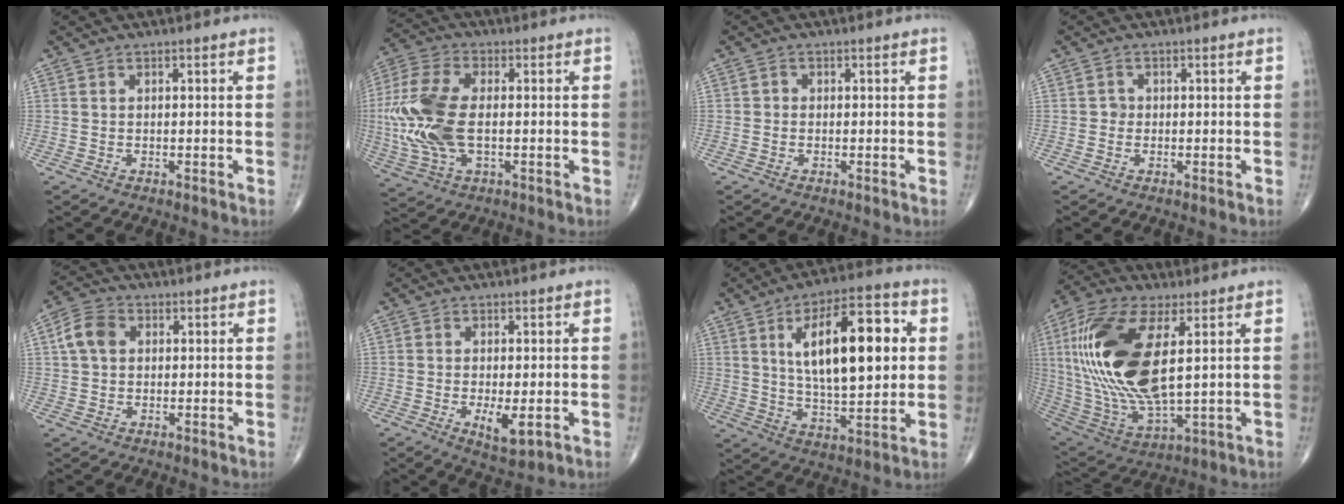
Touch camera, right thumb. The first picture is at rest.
{"total": 15.7, "force": [-0.6, 8.2, 13.4], "torque": [-0.317, 0.005, -0.011]}
{"total": 0.7, "force": [-0.2, 0.6, 0.2], "torque": [0.001, 0.002, -0.010]}
{"total": 1.0, "force": [-0.1, 0.9, 0.3], "torque": [0.003, 0.004, -0.004]}
{"total": 5.9, "force": [1.2, 4.5, 3.7], "torque": [-0.066, 0.011, 0.017]}
{"total": 5.2, "force": [-1.3, 1.8, 4.7], "torque": [-0.079, -0.013, -0.018]}
{"total": 19.9, "force": [4.4, 8.3, 17.5], "torque": [-0.249, -0.003, 0.071]}
{"total": 24.0, "force": [4.5, 10.3, 21.2], "torque": [-0.457, -0.023, 0.089]}